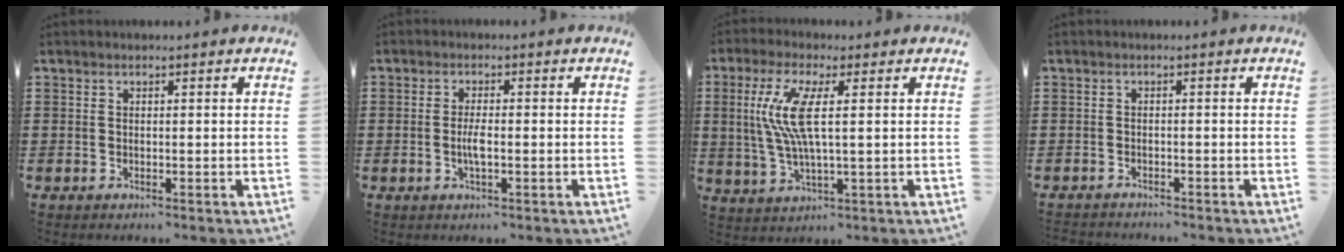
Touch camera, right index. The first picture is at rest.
{"total": 2.7, "force": [-0.6, 0.6, 2.6], "torque": [-0.061, -0.003, -0.017]}
{"total": 8.5, "force": [1.4, 1.6, 8.3], "torque": [-0.194, -0.015, 0.011]}
{"total": 1.1, "force": [-1.1, 0.0, -0.2], "torque": [-0.002, 0.001, -0.024]}